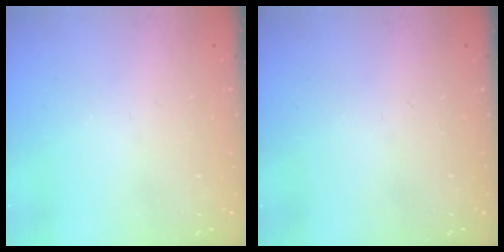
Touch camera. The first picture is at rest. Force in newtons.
{"total": 0.0}